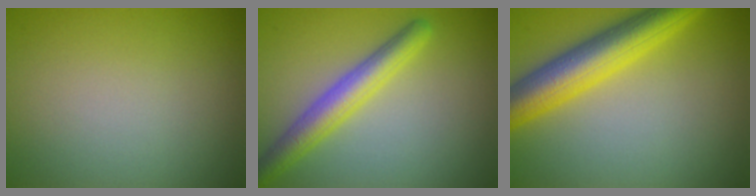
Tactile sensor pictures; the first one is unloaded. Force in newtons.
{"total": 4.0, "press": 4.0, "slide": 0.2}
{"total": 6.9, "press": 6.8, "slide": 0.5}